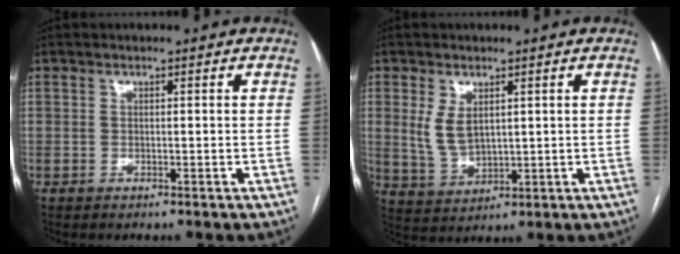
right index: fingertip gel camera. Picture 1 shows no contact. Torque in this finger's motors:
{"motor_torque": [0.23, 0.07, 0.15, 0.10]}